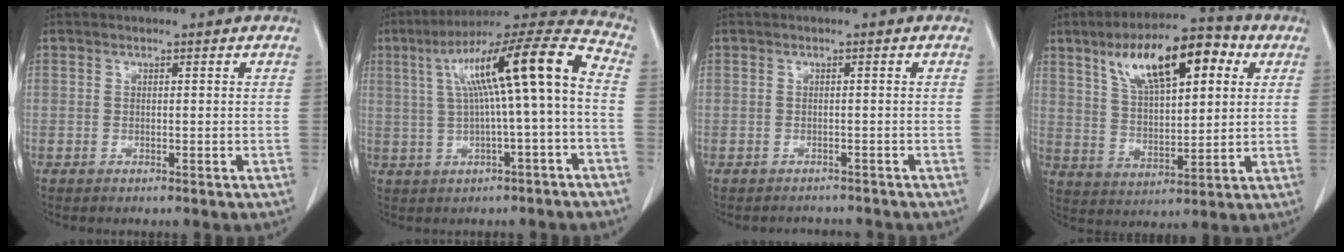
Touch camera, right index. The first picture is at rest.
{"total": 16.3, "force": [1.2, 1.4, 16.2], "torque": [-0.262, 0.047, 0.022]}
{"total": 3.4, "force": [-2.8, 1.9, 0.0], "torque": [-0.005, 0.008, -0.039]}
{"total": 16.3, "force": [7.1, 5.9, 13.4], "torque": [-0.225, 0.032, 0.122]}